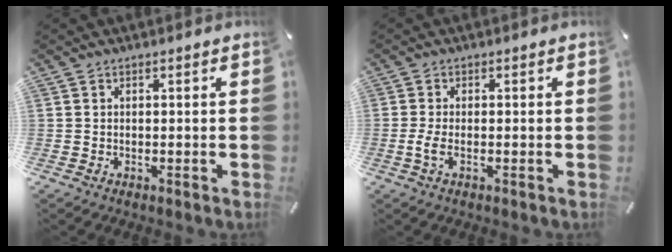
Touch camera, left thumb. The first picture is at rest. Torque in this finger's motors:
{"motor_torque": [-0.14, -0.23, 0.06, 0.02, 0.10]}